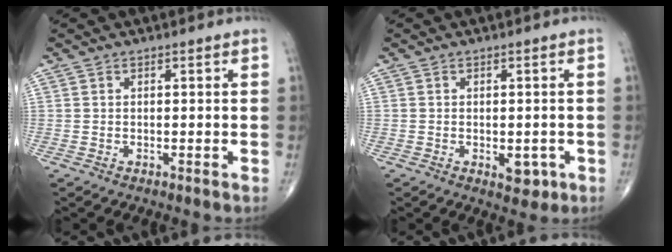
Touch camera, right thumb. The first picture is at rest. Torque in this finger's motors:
{"motor_torque": [2.66, 2.35, 0.77, -0.94, 0.29]}